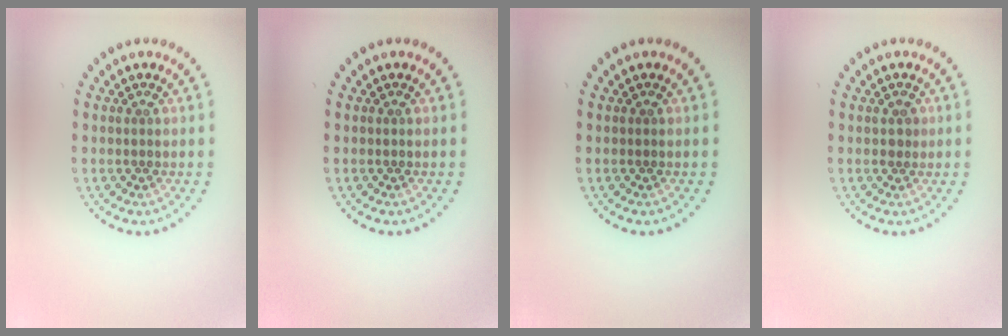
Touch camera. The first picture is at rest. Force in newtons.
{"total": 0.0}
{"total": 0.0}
{"total": 1.0, "press": 0.9, "slide": 0.4}